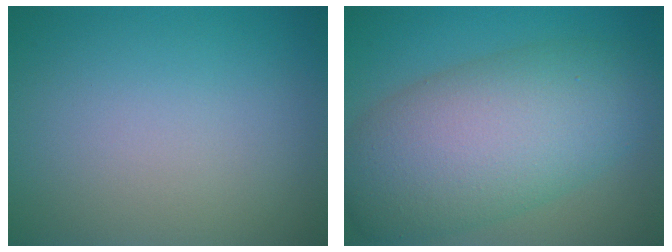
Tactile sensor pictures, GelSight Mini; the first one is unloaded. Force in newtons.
{"total": 10.5, "press": 10.5, "slide": 0.2}